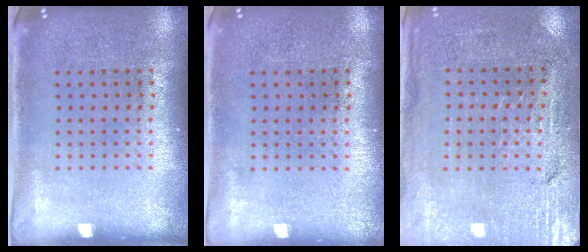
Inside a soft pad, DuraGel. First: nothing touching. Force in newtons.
{"total": 0.0}
{"total": 3.2, "press": 3.0, "slide": 1.0}